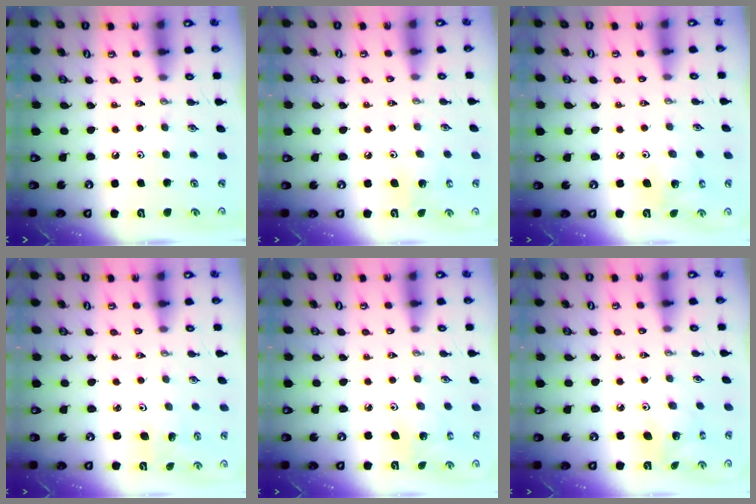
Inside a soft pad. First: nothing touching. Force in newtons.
{"total": 6.3, "press": 6.3, "slide": 0.4}
{"total": 6.0, "press": 5.5, "slide": 2.4}
{"total": 2.4, "press": 2.4, "slide": 0.1}
{"total": 3.5, "press": 3.5, "slide": 0.3}
{"total": 5.2, "press": 5.2, "slide": 0.3}